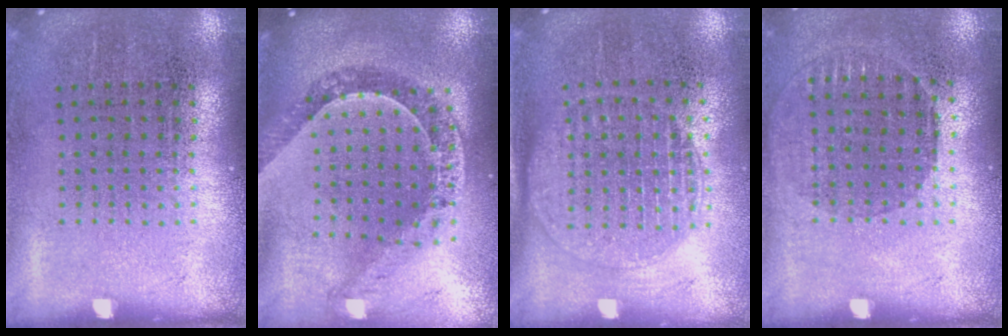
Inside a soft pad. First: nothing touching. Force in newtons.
{"total": 1.1, "press": 1.1, "slide": 0.3}
{"total": 1.5, "press": 1.3, "slide": 0.8}
{"total": 0.9, "press": 0.9, "slide": 0.3}